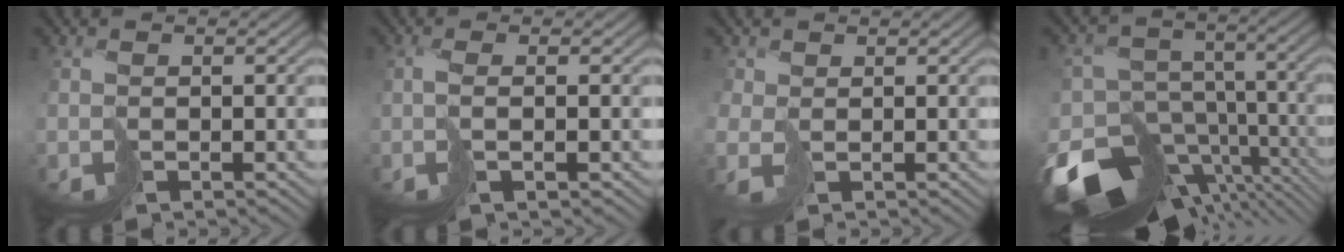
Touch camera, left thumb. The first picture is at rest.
{"total": 2.8, "force": [-0.2, 0.6, 2.8], "torque": [-0.055, 0.001, -0.010]}
{"total": 2.1, "force": [-0.1, 1.6, 1.4], "torque": [-0.051, -0.008, -0.001]}
{"total": 18.2, "force": [-11.4, 11.9, 7.9], "torque": [-0.173, -0.051, -0.135]}